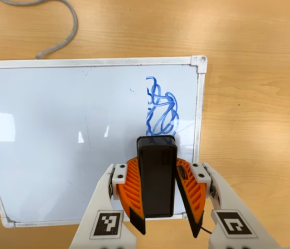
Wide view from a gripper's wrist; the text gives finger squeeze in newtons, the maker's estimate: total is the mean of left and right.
{"total": 7.7, "left": 8.4, "right": 7.0}